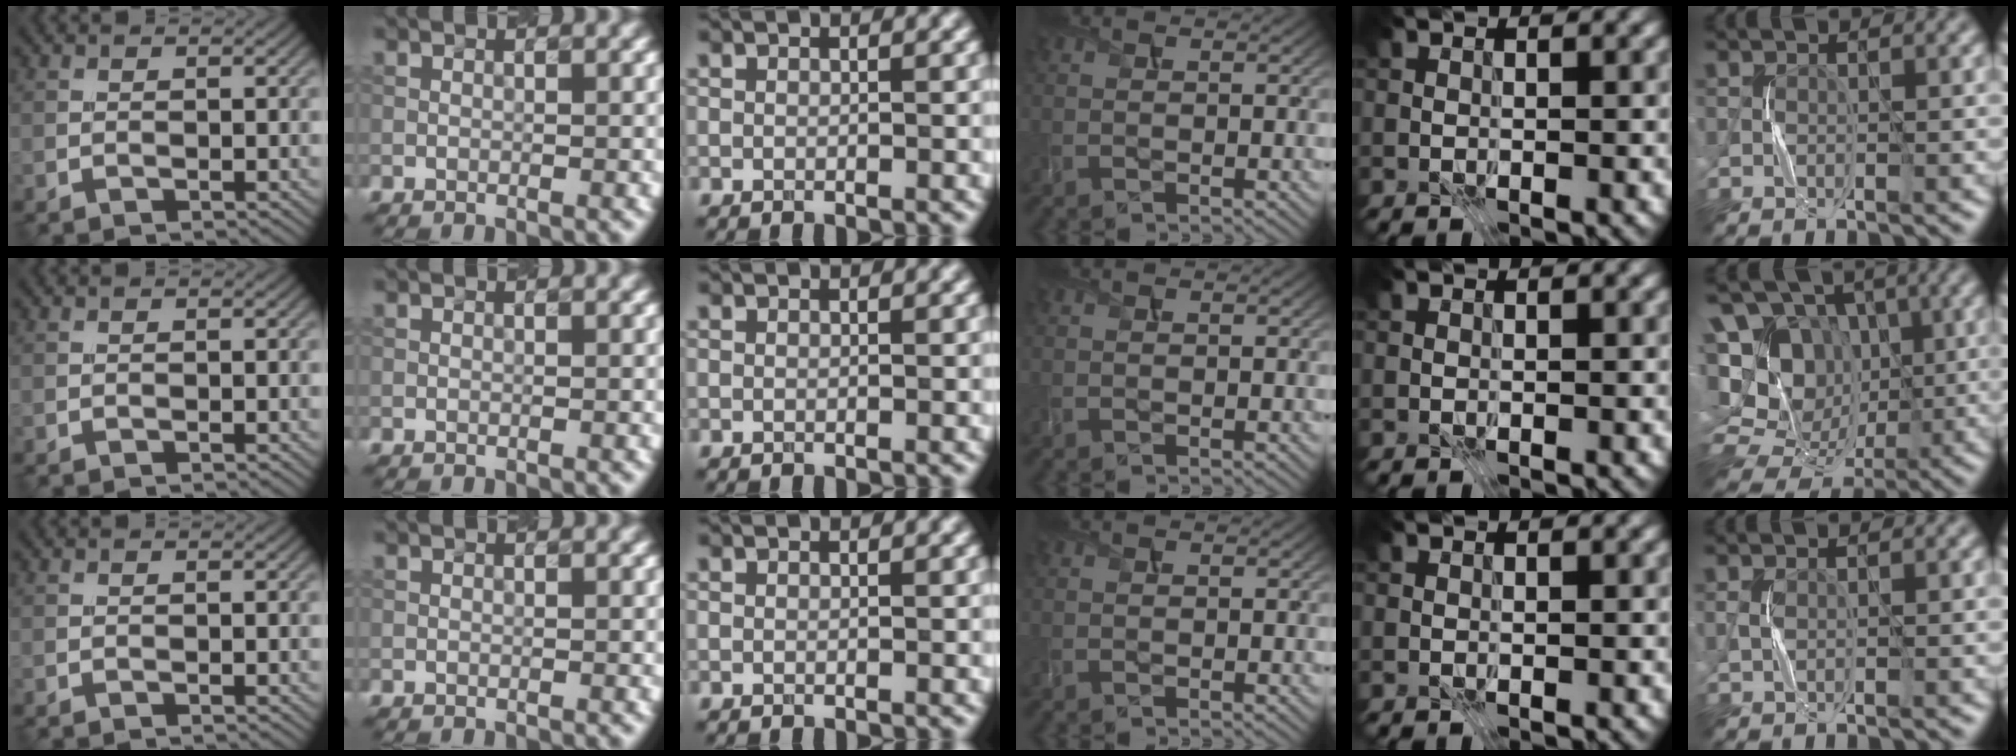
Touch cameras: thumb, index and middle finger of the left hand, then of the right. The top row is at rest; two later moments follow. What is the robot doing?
{"motion": "press", "object": "stapler"}